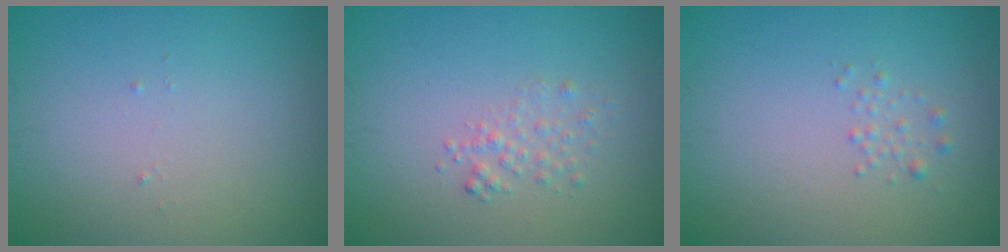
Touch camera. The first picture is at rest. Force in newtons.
{"total": 1.4, "press": 1.4, "slide": 0.1}
{"total": 0.8, "press": 0.8, "slide": 0.0}